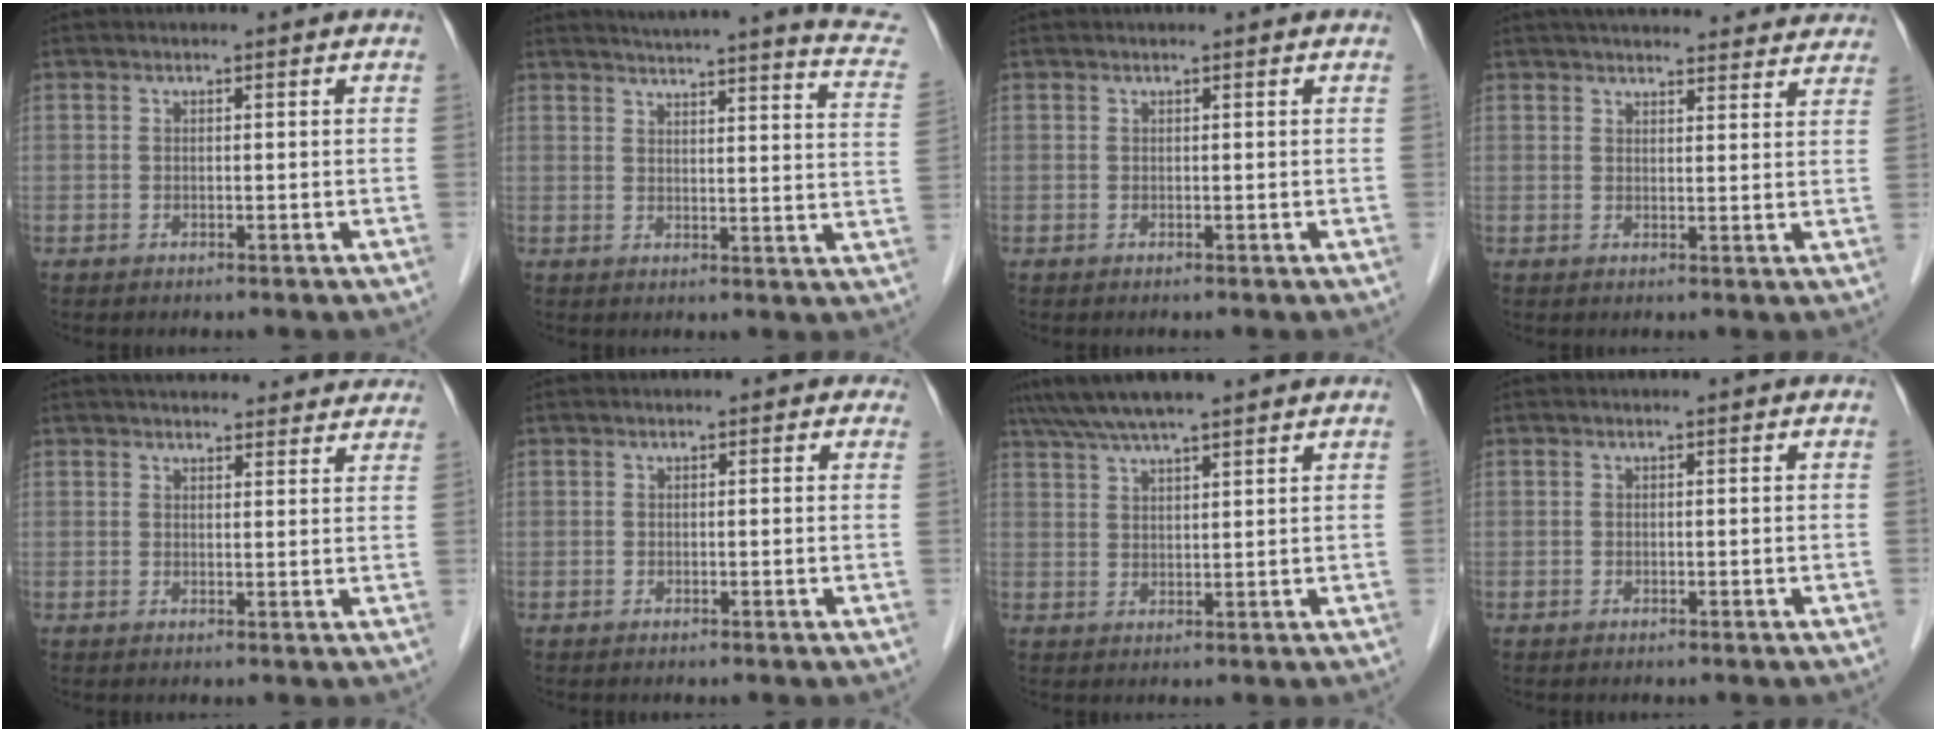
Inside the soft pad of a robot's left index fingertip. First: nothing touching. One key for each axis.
{"total": 19.3, "fx": 17.8, "fy": 0.3, "fz": 7.6, "tx": -0.098, "ty": -0.066, "tz": 0.193}
{"total": 0.7, "fx": 0.7, "fy": 0.1, "fz": 0.2, "tx": -0.005, "ty": 0.012, "tz": 0.008}
{"total": 21.8, "fx": 20.1, "fy": 4.5, "fz": 7.3, "tx": -0.096, "ty": 0.018, "tz": 0.244}
{"total": 17.8, "fx": 16.2, "fy": 4.1, "fz": 5.9, "tx": -0.065, "ty": 0.031, "tz": 0.198}
{"total": 0.8, "fx": 0.5, "fy": 0.6, "fz": 0.1, "tx": 0.007, "ty": -0.003, "tz": -0.001}
{"total": 9.9, "fx": 8.4, "fy": 0.9, "fz": 5.2, "tx": -0.089, "ty": 0.040, "tz": 0.128}
{"total": 0.0}